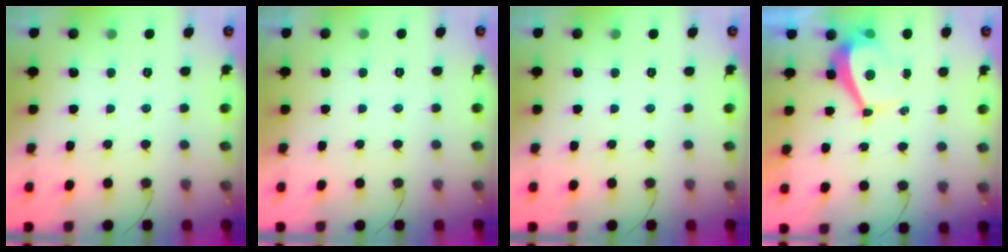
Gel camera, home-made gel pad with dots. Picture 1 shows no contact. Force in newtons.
{"total": 2.3, "press": 2.3, "slide": 0.4}
{"total": 0.0}
{"total": 5.1, "press": 5.1, "slide": 0.5}